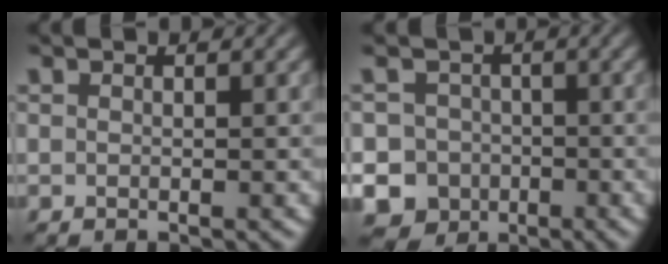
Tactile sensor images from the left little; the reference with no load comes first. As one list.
[{"total": 10.1, "force": [-4.0, 9.0, 2.1], "torque": [-0.027, -0.014, -0.092]}]